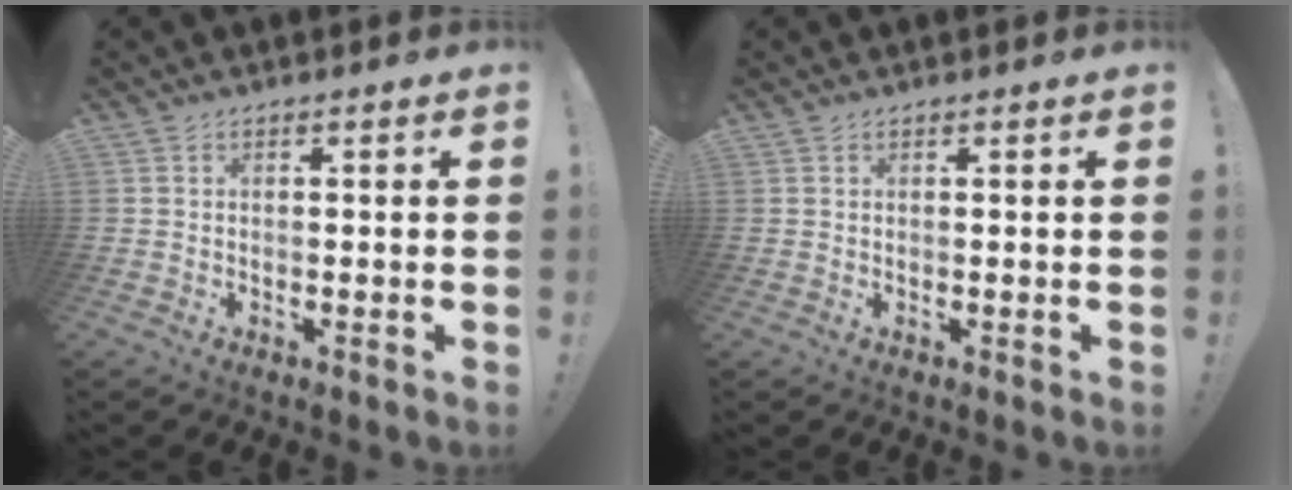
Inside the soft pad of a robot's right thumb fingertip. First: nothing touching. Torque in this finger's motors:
{"motor_torque": [-0.43, 0.43, 0.59, 0.61, 0.00]}